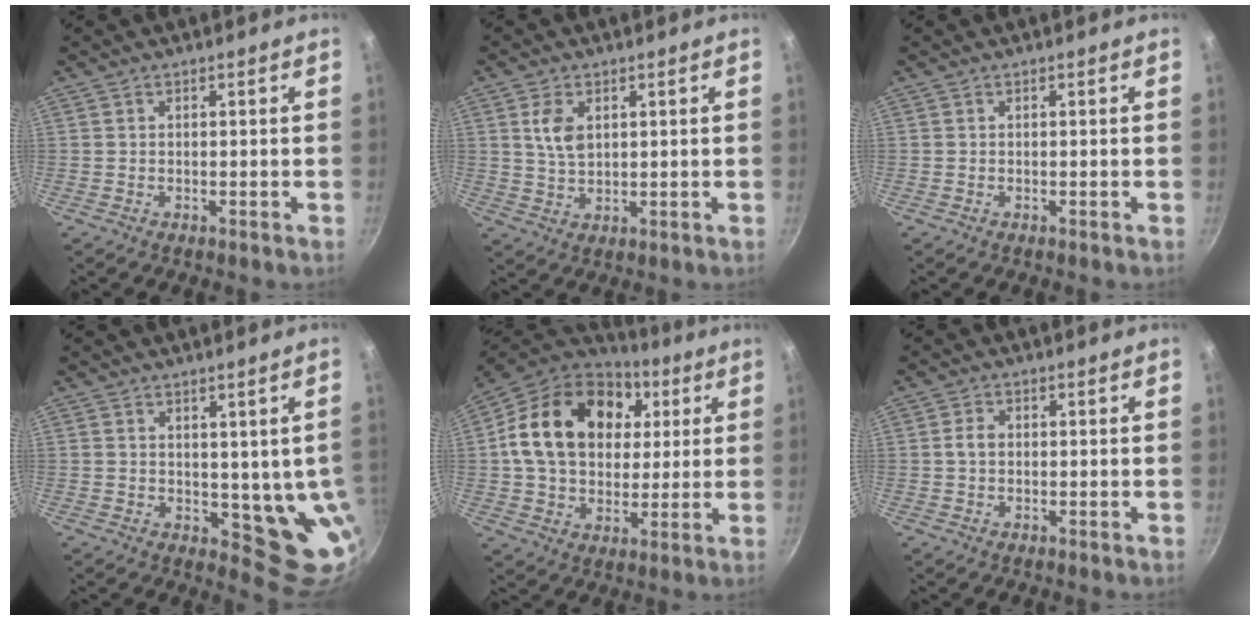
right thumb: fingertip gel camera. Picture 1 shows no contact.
{"total": 5.5, "force": [1.7, 3.4, 4.0], "torque": [-0.071, -0.007, 0.036]}
{"total": 0.0}
{"total": 9.4, "force": [1.4, 4.5, 8.1], "torque": [-0.080, -0.035, 0.028]}
{"total": 23.8, "force": [5.8, 17.3, 15.2], "torque": [-0.249, 0.013, 0.091]}
{"total": 2.3, "force": [0.0, 1.7, 1.5], "torque": [-0.027, 0.009, -0.002]}